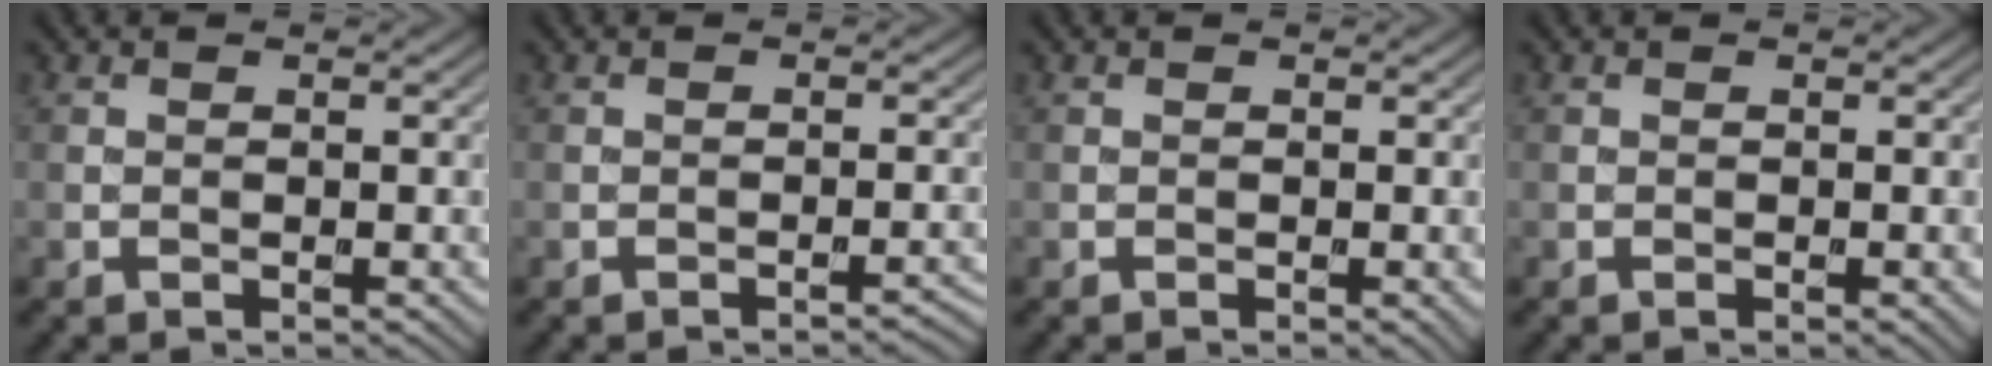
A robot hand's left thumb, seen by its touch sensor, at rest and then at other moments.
{"total": 1.3, "force": [-1.1, 0.1, 0.7], "torque": [-0.003, 0.010, -0.017]}
{"total": 0.0}
{"total": 0.0}